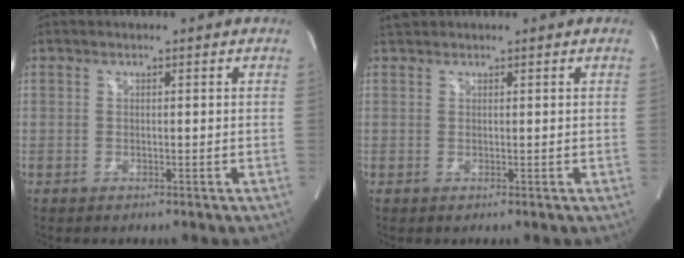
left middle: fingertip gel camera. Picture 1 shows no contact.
{"total": 1.3, "force": [1.3, 0.3, 0.1], "torque": [-0.011, 0.017, 0.028]}